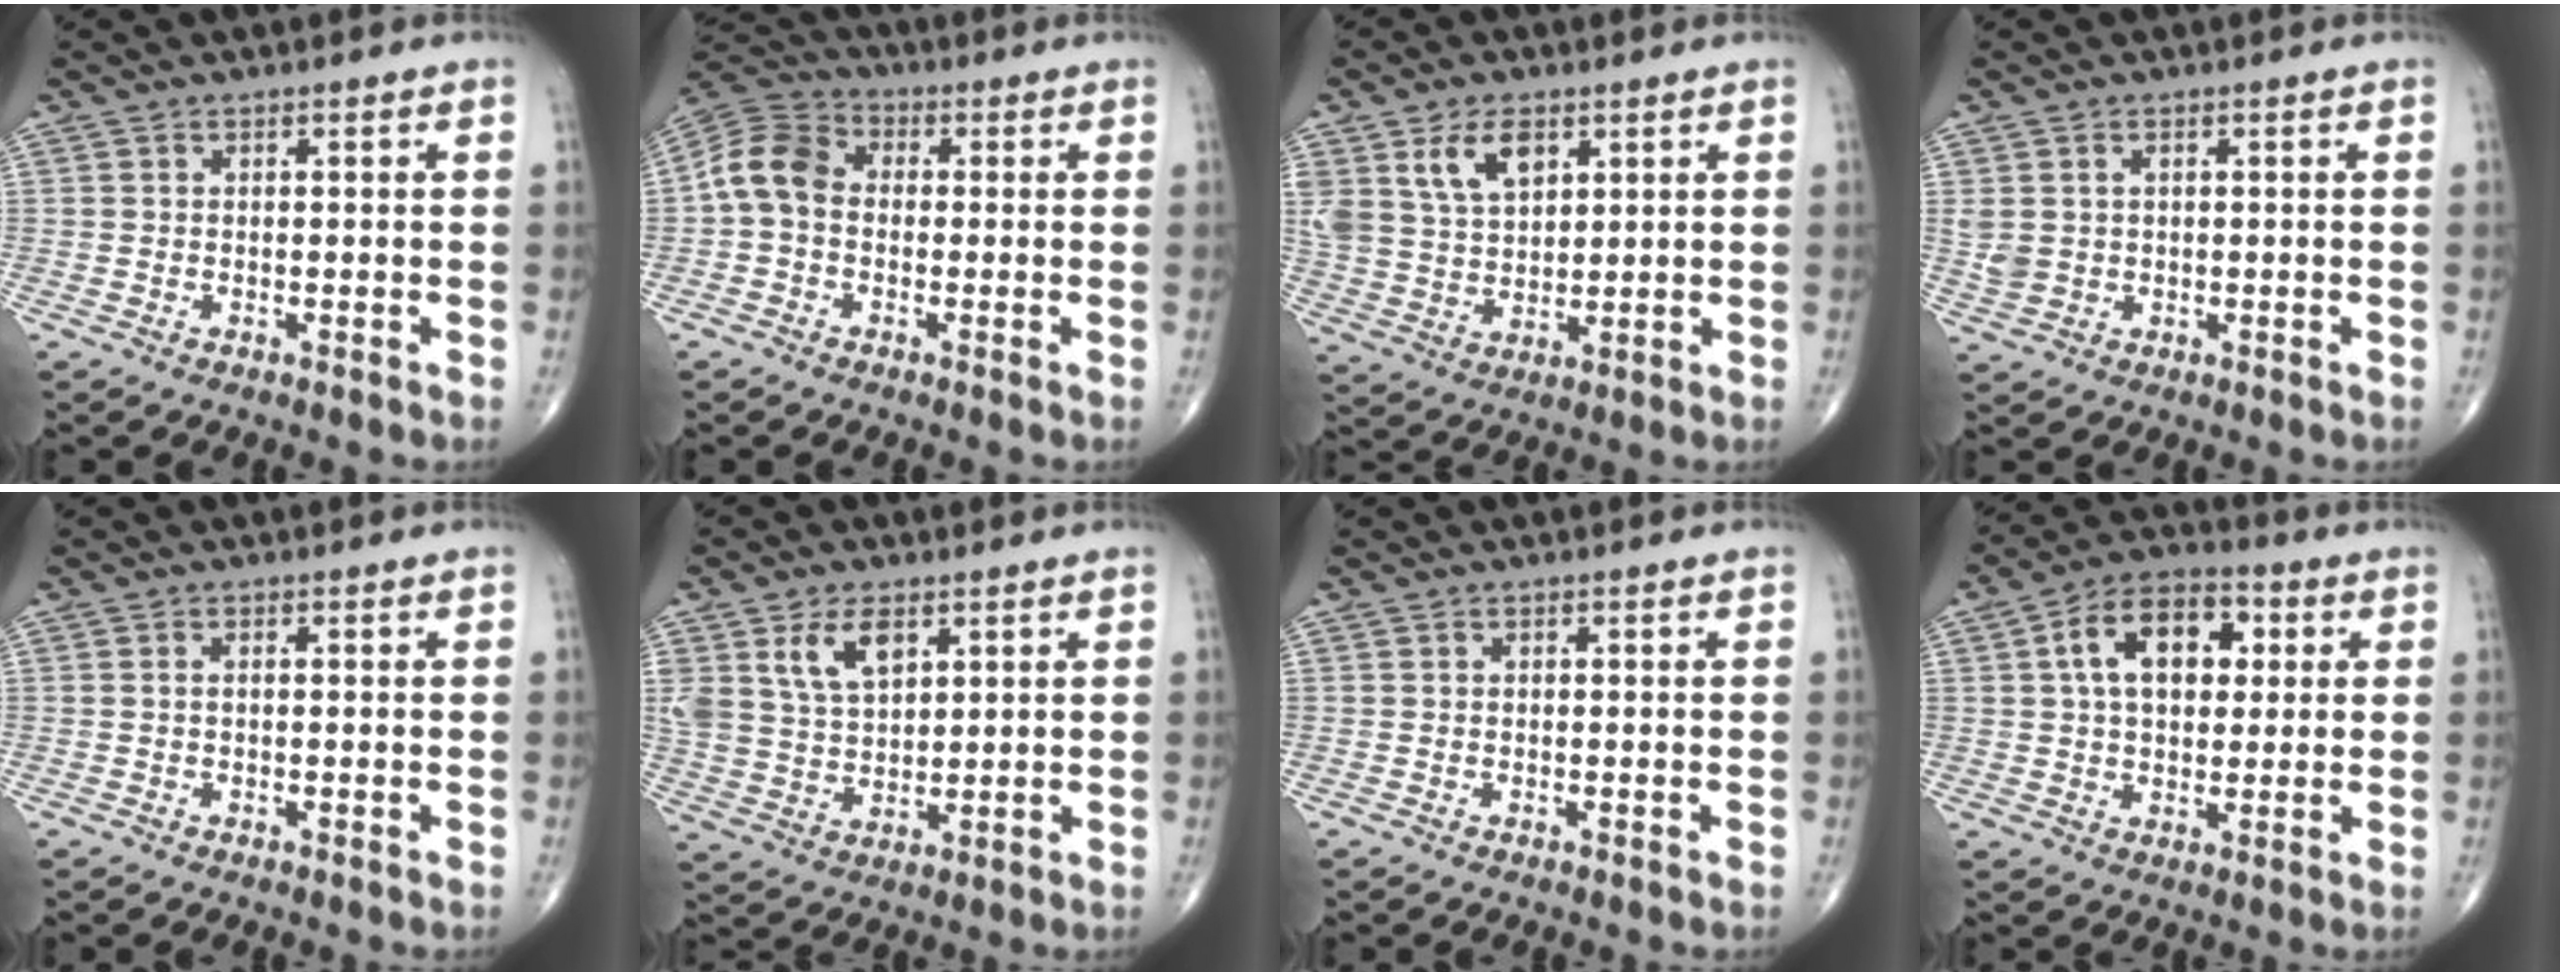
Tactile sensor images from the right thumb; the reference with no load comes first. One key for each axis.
{"total": 8.5, "fx": -0.6, "fy": 6.4, "fz": 5.6, "tx": -0.098, "ty": 0.024, "tz": -0.030}
{"total": 9.4, "fx": 4.6, "fy": 5.7, "fz": 5.9, "tx": -0.094, "ty": -0.017, "tz": 0.094}
{"total": 3.7, "fx": 0.7, "fy": 2.8, "fz": 2.3, "tx": -0.050, "ty": 0.003, "tz": 0.022}
{"total": 0.5, "fx": 0.0, "fy": 0.2, "fz": 0.5, "tx": -0.012, "ty": 0.000, "tz": -0.001}
{"total": 8.9, "fx": 4.2, "fy": 5.2, "fz": 5.8, "tx": -0.096, "ty": -0.017, "tz": 0.087}
{"total": 0.0}
{"total": 13.1, "fx": 3.1, "fy": 8.2, "fz": 9.8, "tx": -0.137, "ty": 0.015, "tz": 0.043}